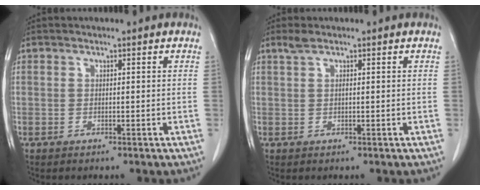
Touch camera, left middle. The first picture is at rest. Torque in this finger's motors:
{"motor_torque": [0.26, -0.19, -0.05, 0.00]}